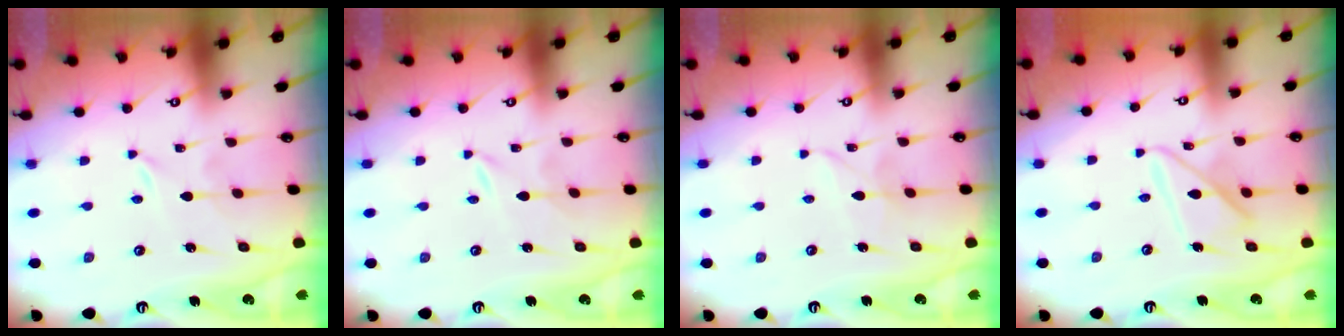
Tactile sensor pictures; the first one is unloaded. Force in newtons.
{"total": 0.0}
{"total": 2.8, "press": 2.8, "slide": 0.2}
{"total": 11.4, "press": 11.4, "slide": 1.1}